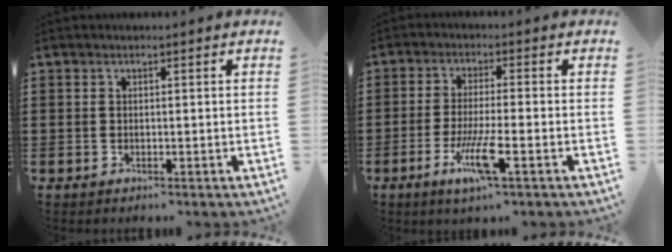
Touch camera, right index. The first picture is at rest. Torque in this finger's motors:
{"motor_torque": [1.08, -0.16, 0.33, 0.12]}